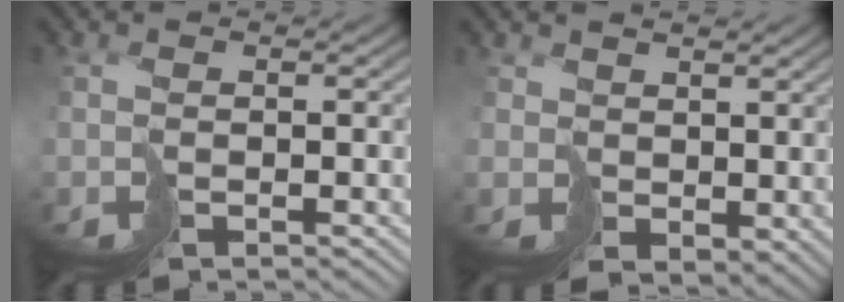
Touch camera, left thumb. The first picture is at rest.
{"total": 2.5, "force": [1.1, 1.9, 1.3], "torque": [-0.030, -0.011, 0.029]}